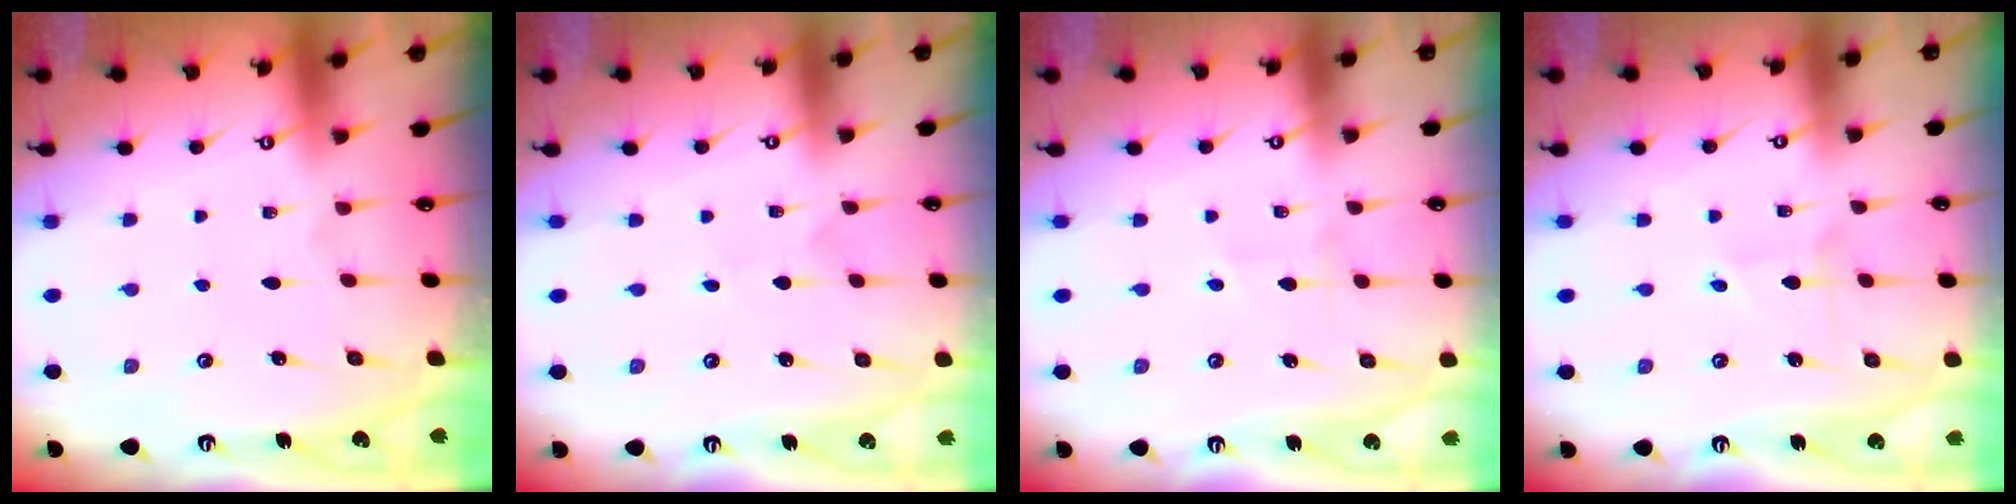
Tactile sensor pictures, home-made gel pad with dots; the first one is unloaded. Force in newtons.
{"total": 0.0}
{"total": 2.0, "press": 1.8, "slide": 0.9}
{"total": 2.2, "press": 2.2, "slide": 0.1}